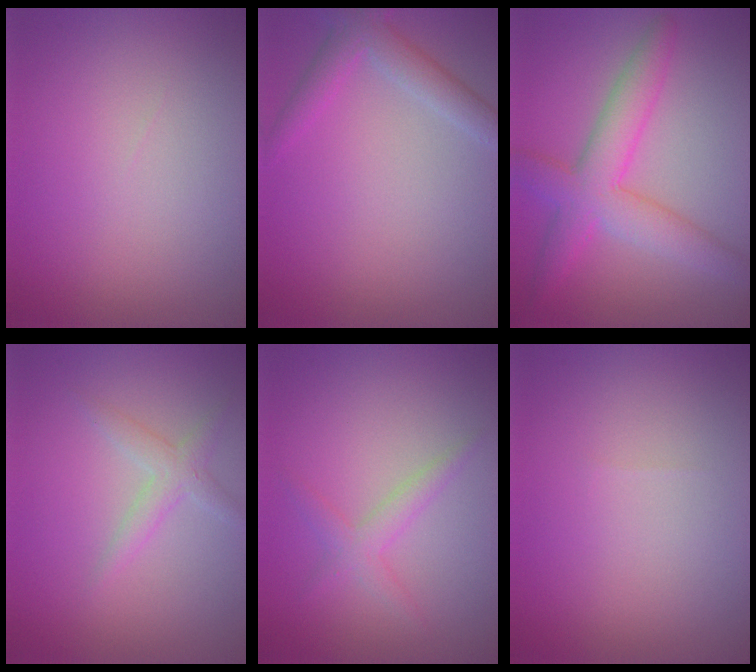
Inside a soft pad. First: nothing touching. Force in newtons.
{"total": 3.0, "press": 3.0, "slide": 0.1}
{"total": 5.4, "press": 5.4, "slide": 0.1}
{"total": 1.8, "press": 1.8, "slide": 0.0}
{"total": 1.9, "press": 1.9, "slide": 0.1}
{"total": 0.0}